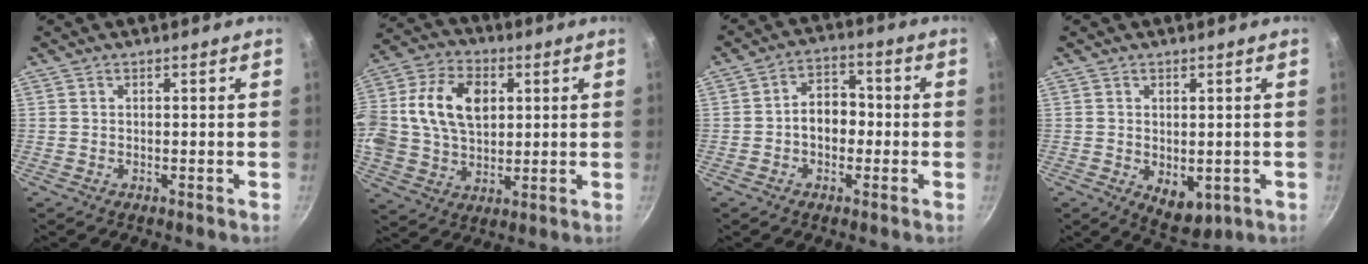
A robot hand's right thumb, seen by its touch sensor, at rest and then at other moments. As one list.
[{"total": 18.2, "force": [3.5, 12.8, 12.5], "torque": [-0.228, 0.018, 0.054]}, {"total": 7.0, "force": [-0.9, 5.1, 4.7], "torque": [-0.032, 0.026, -0.023]}, {"total": 6.4, "force": [-1.0, 4.1, 4.8], "torque": [-0.054, -0.013, -0.001]}]